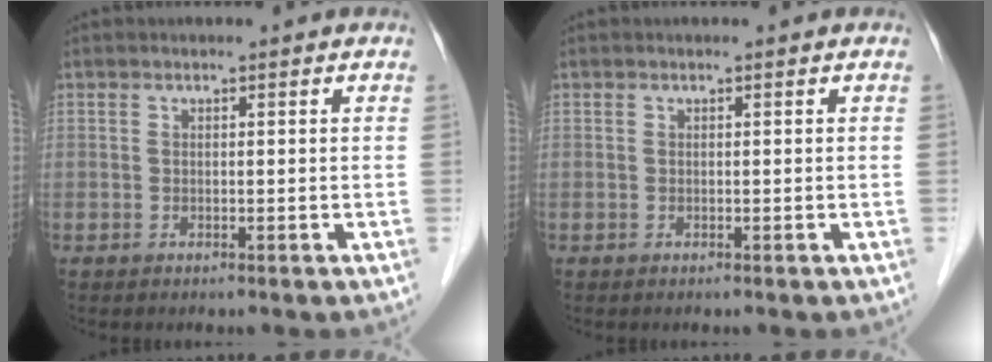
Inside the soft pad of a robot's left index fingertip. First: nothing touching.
{"total": 0.0}